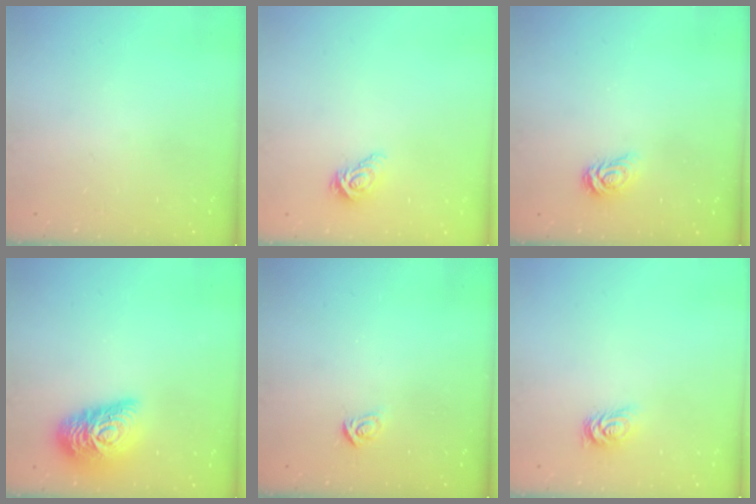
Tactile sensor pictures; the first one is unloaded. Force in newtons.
{"total": 7.5, "press": 7.5, "slide": 0.3}
{"total": 3.7, "press": 3.6, "slide": 0.4}
{"total": 16.1, "press": 16.1, "slide": 1.1}
{"total": 3.0, "press": 2.9, "slide": 0.4}
{"total": 3.2, "press": 3.1, "slide": 0.4}